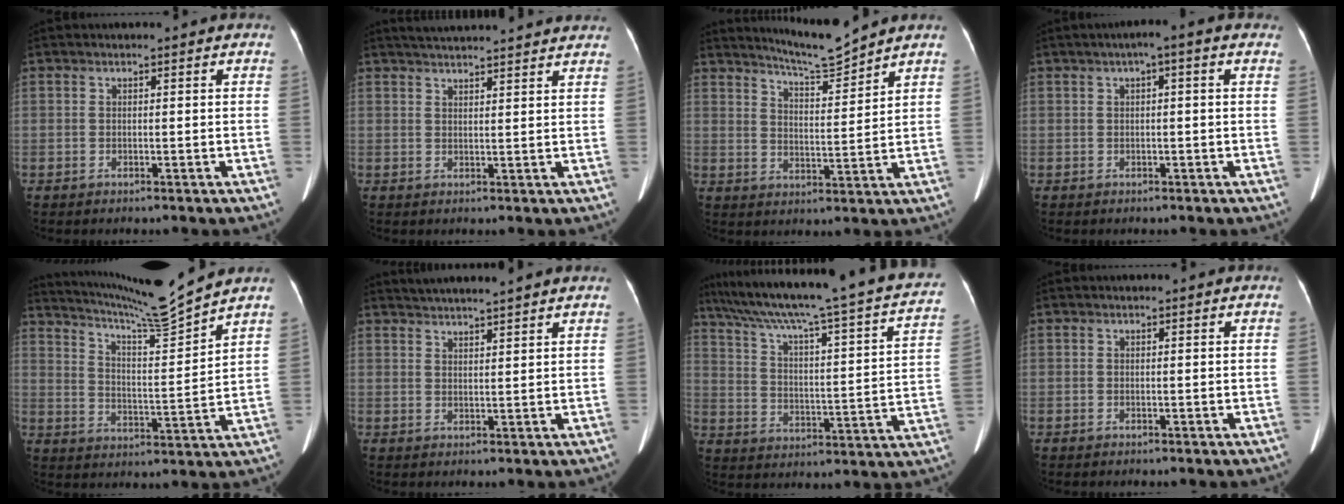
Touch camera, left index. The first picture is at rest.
{"total": 13.4, "force": [12.5, 0.9, 4.7], "torque": [-0.074, 0.035, 0.164]}
{"total": 6.8, "force": [6.6, -1.1, 1.5], "torque": [-0.036, -0.019, 0.119]}
{"total": 2.8, "force": [1.0, 0.3, 2.6], "torque": [-0.037, 0.018, 0.012]}
{"total": 12.5, "force": [11.6, -2.8, 3.8], "torque": [-0.078, -0.036, 0.193]}
{"total": 8.1, "force": [7.4, -0.3, 3.2], "torque": [-0.054, 0.027, 0.105]}
{"total": 29.9, "force": [24.4, 2.0, 17.2], "torque": [-0.267, -0.022, 0.323]}
{"total": 0.0}